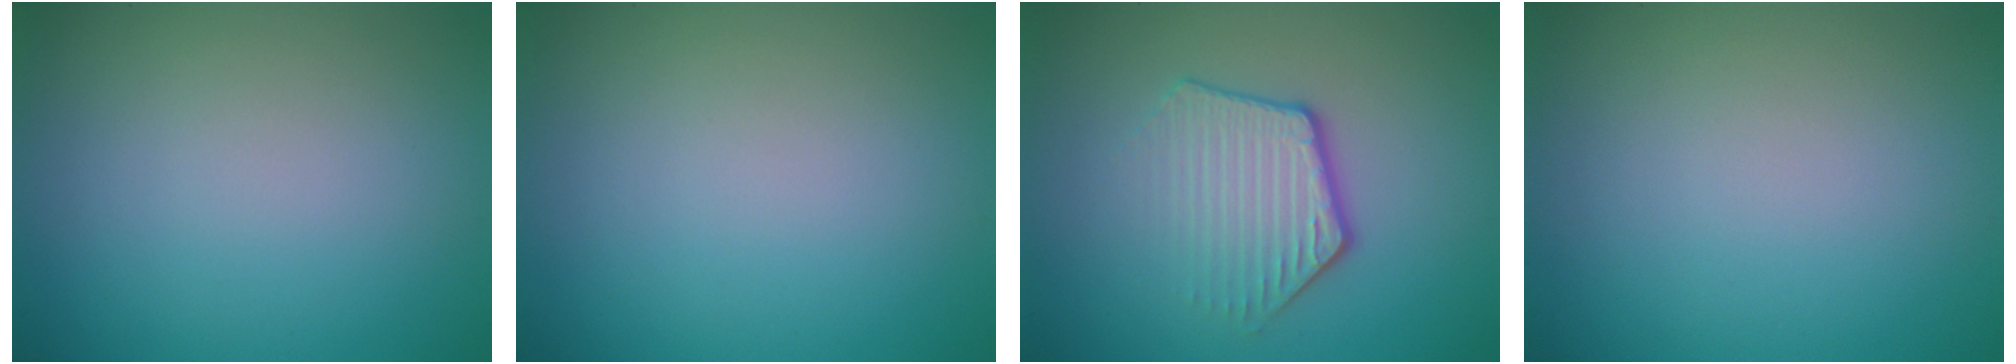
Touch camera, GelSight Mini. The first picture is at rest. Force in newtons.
{"total": 0.0}
{"total": 3.9, "press": 2.9, "slide": 2.5}
{"total": 0.0}